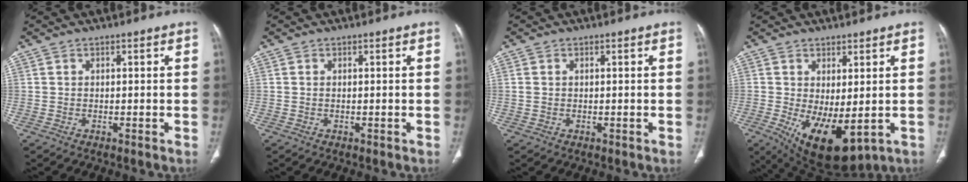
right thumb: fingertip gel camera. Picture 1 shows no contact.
{"total": 0.0}
{"total": 0.9, "force": [0.1, 0.7, 0.6], "torque": [-0.011, 0.002, 0.004]}
{"total": 11.6, "force": [-2.2, 5.3, 10.1], "torque": [-0.160, -0.018, -0.006]}